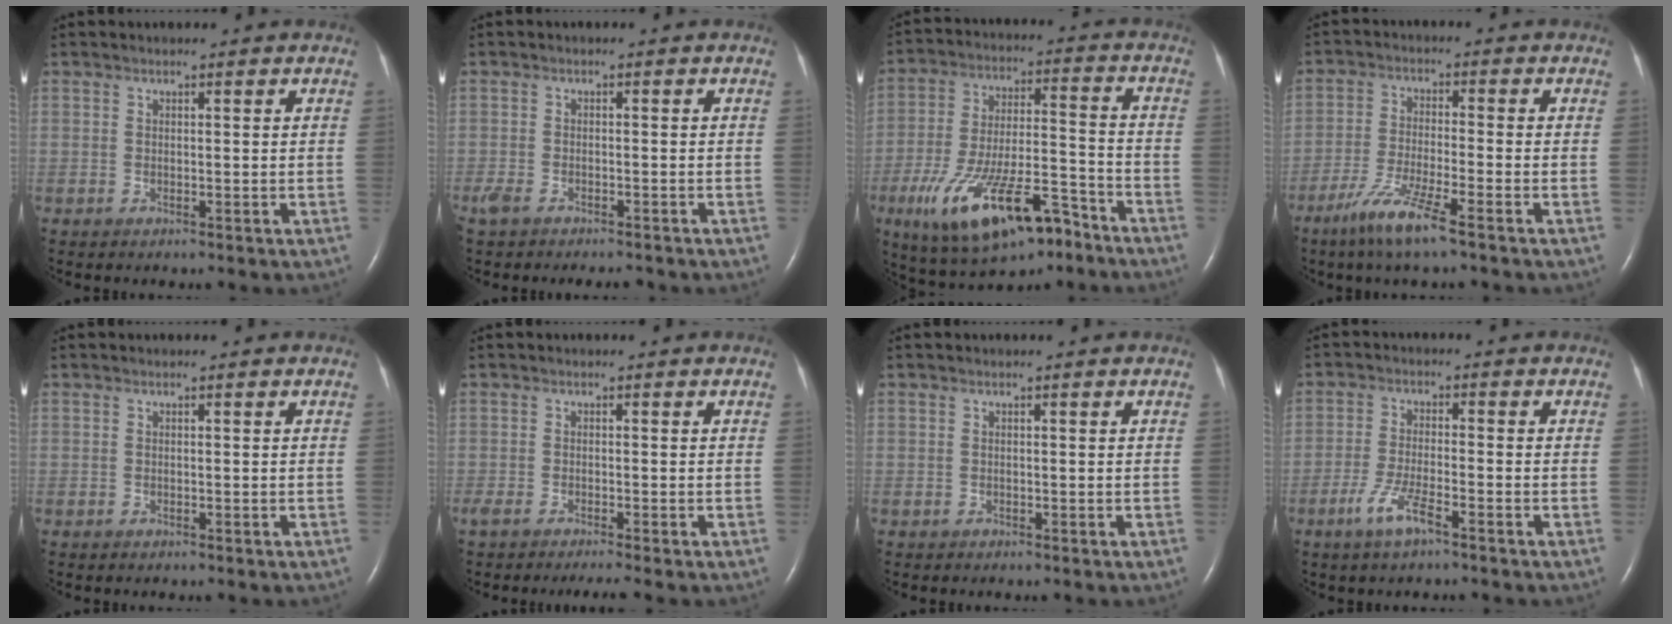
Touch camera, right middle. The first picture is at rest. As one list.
[{"total": 6.0, "force": [-4.8, 2.0, 3.0], "torque": [-0.054, -0.009, -0.073]}, {"total": 17.6, "force": [-10.3, 5.3, 13.3], "torque": [-0.242, -0.006, -0.168]}, {"total": 7.6, "force": [-5.1, -0.1, 5.7], "torque": [-0.123, -0.021, -0.099]}, {"total": 0.0}, {"total": 3.8, "force": [-3.1, 0.0, 2.3], "torque": [-0.043, -0.009, -0.054]}, {"total": 0.0}, {"total": 5.1, "force": [-3.1, 0.6, 4.0], "torque": [-0.088, -0.006, -0.062]}]